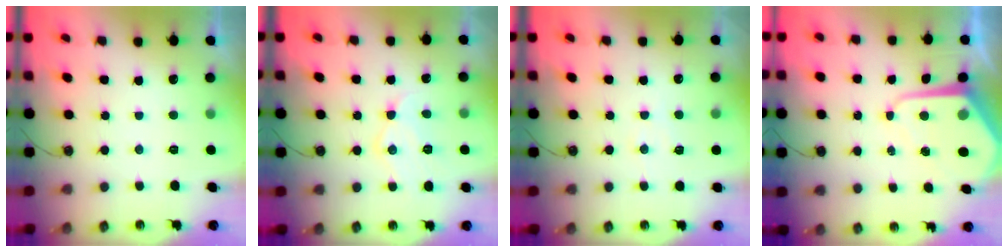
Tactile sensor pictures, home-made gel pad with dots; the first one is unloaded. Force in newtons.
{"total": 11.6, "press": 11.6, "slide": 0.6}
{"total": 5.5, "press": 5.5, "slide": 0.3}
{"total": 9.3, "press": 9.3, "slide": 0.8}